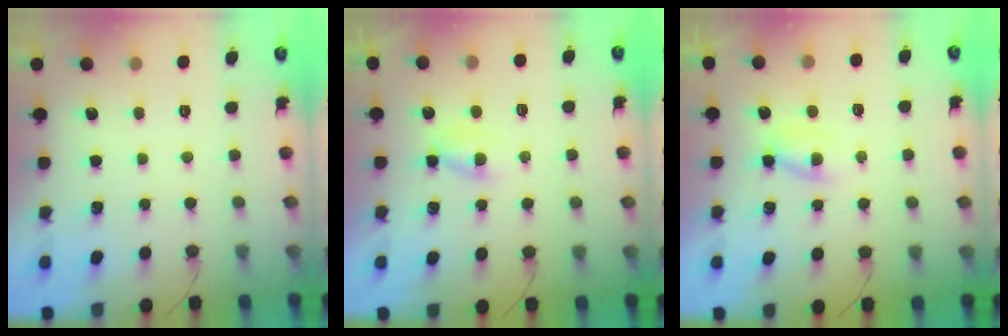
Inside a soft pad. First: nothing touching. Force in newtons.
{"total": 1.4, "press": 1.3, "slide": 0.7}
{"total": 1.9, "press": 1.6, "slide": 1.0}